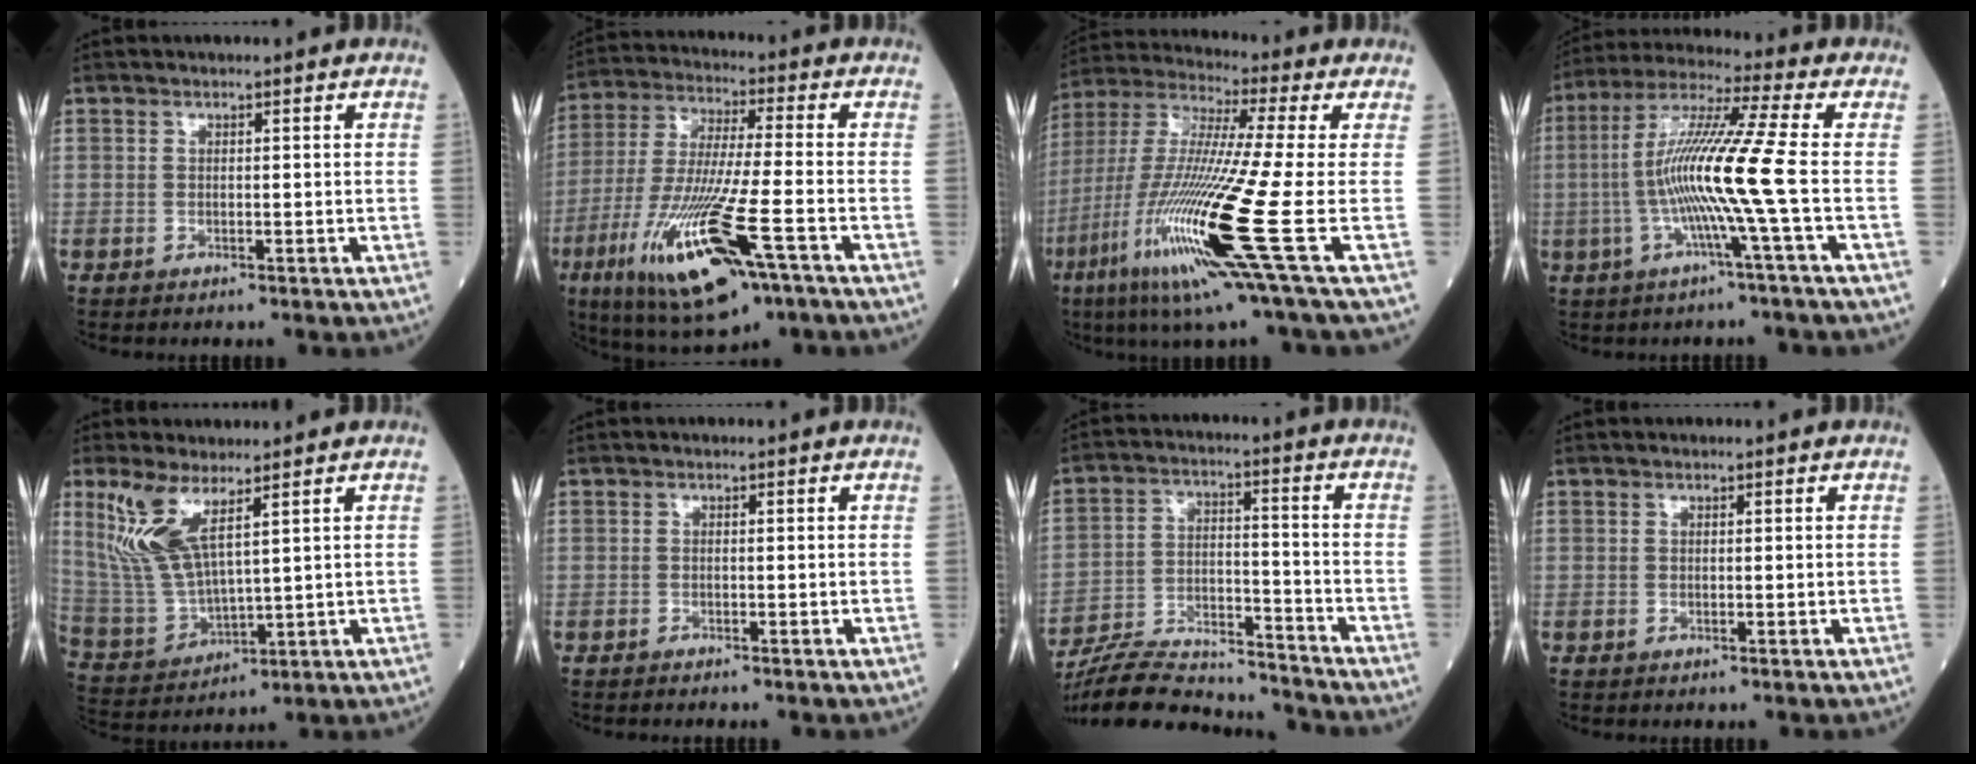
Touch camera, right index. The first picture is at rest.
{"total": 18.5, "force": [-8.3, 2.3, 16.3], "torque": [-0.347, -0.045, -0.144]}
{"total": 20.4, "force": [-6.8, -1.1, 19.2], "torque": [-0.413, -0.040, -0.140]}
{"total": 12.7, "force": [-2.0, -2.2, 12.4], "torque": [-0.240, 0.004, -0.048]}
{"total": 10.0, "force": [5.4, 2.4, 8.0], "torque": [-0.191, -0.003, 0.122]}
{"total": 0.6, "force": [-0.6, 0.0, 0.0], "torque": [-0.005, -0.001, -0.012]}
{"total": 17.6, "force": [-16.8, 2.7, 4.6], "torque": [-0.096, 0.009, -0.272]}
{"total": 0.0}